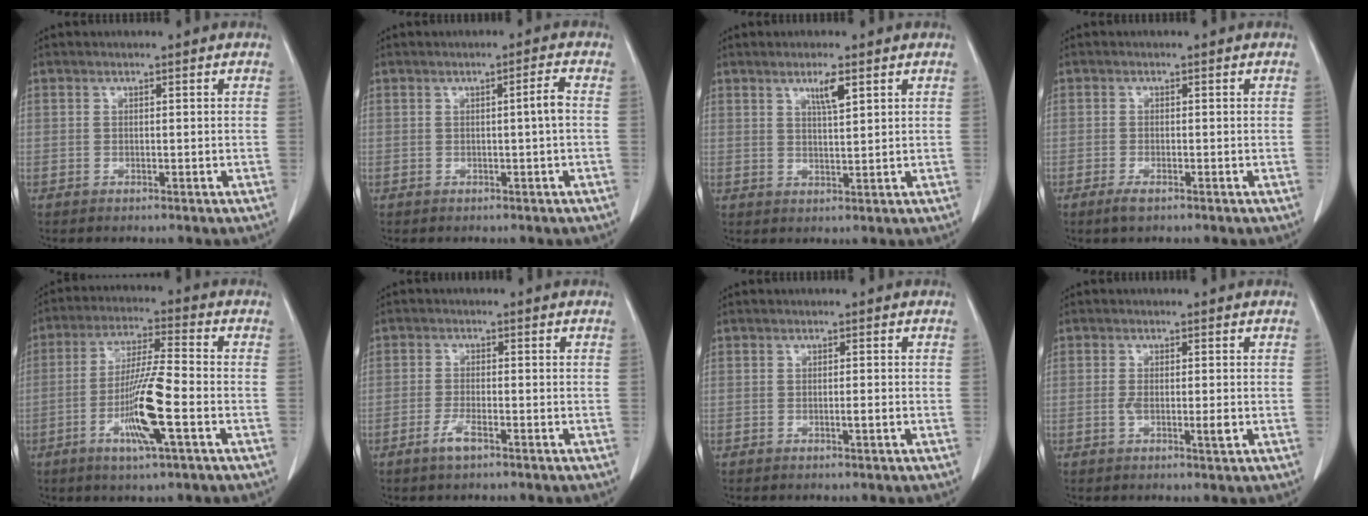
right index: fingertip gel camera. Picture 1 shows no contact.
{"total": 2.1, "force": [-0.2, -0.4, 2.1], "torque": [-0.030, 0.001, -0.002]}
{"total": 3.4, "force": [1.9, 0.2, 2.8], "torque": [-0.050, -0.003, 0.035]}
{"total": 1.8, "force": [-1.2, 0.4, 1.2], "torque": [-0.027, -0.003, -0.022]}
{"total": 11.3, "force": [-3.7, 0.2, 10.6], "torque": [-0.206, -0.011, -0.072]}
{"total": 2.8, "force": [-1.9, 0.5, 2.1], "torque": [-0.045, -0.002, -0.037]}
{"total": 1.1, "force": [-0.4, -0.1, 1.0], "torque": [-0.017, -0.001, -0.005]}
{"total": 3.0, "force": [-0.7, 0.5, 2.9], "torque": [-0.053, -0.004, -0.010]}